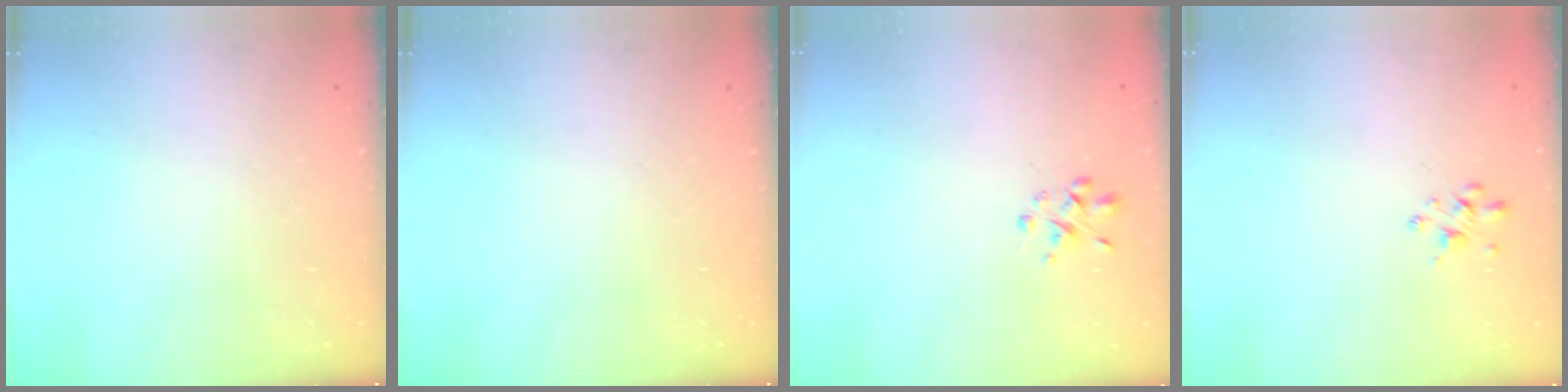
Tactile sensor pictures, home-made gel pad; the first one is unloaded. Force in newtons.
{"total": 0.0}
{"total": 1.8, "press": 1.8, "slide": 0.5}
{"total": 2.3, "press": 2.2, "slide": 0.3}